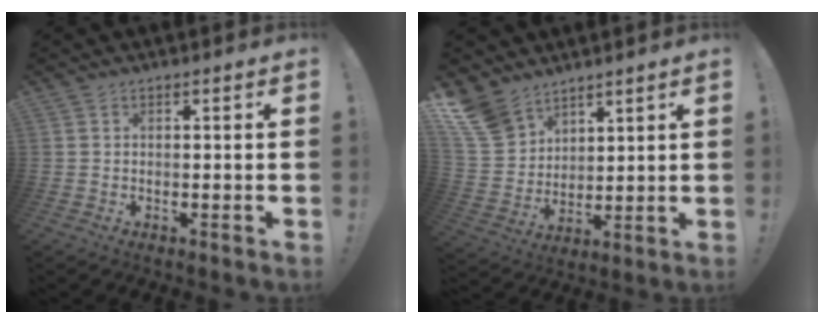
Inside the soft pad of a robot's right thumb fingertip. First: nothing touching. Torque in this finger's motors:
{"motor_torque": [0.18, 0.46, 0.93, 0.92, 0.09]}